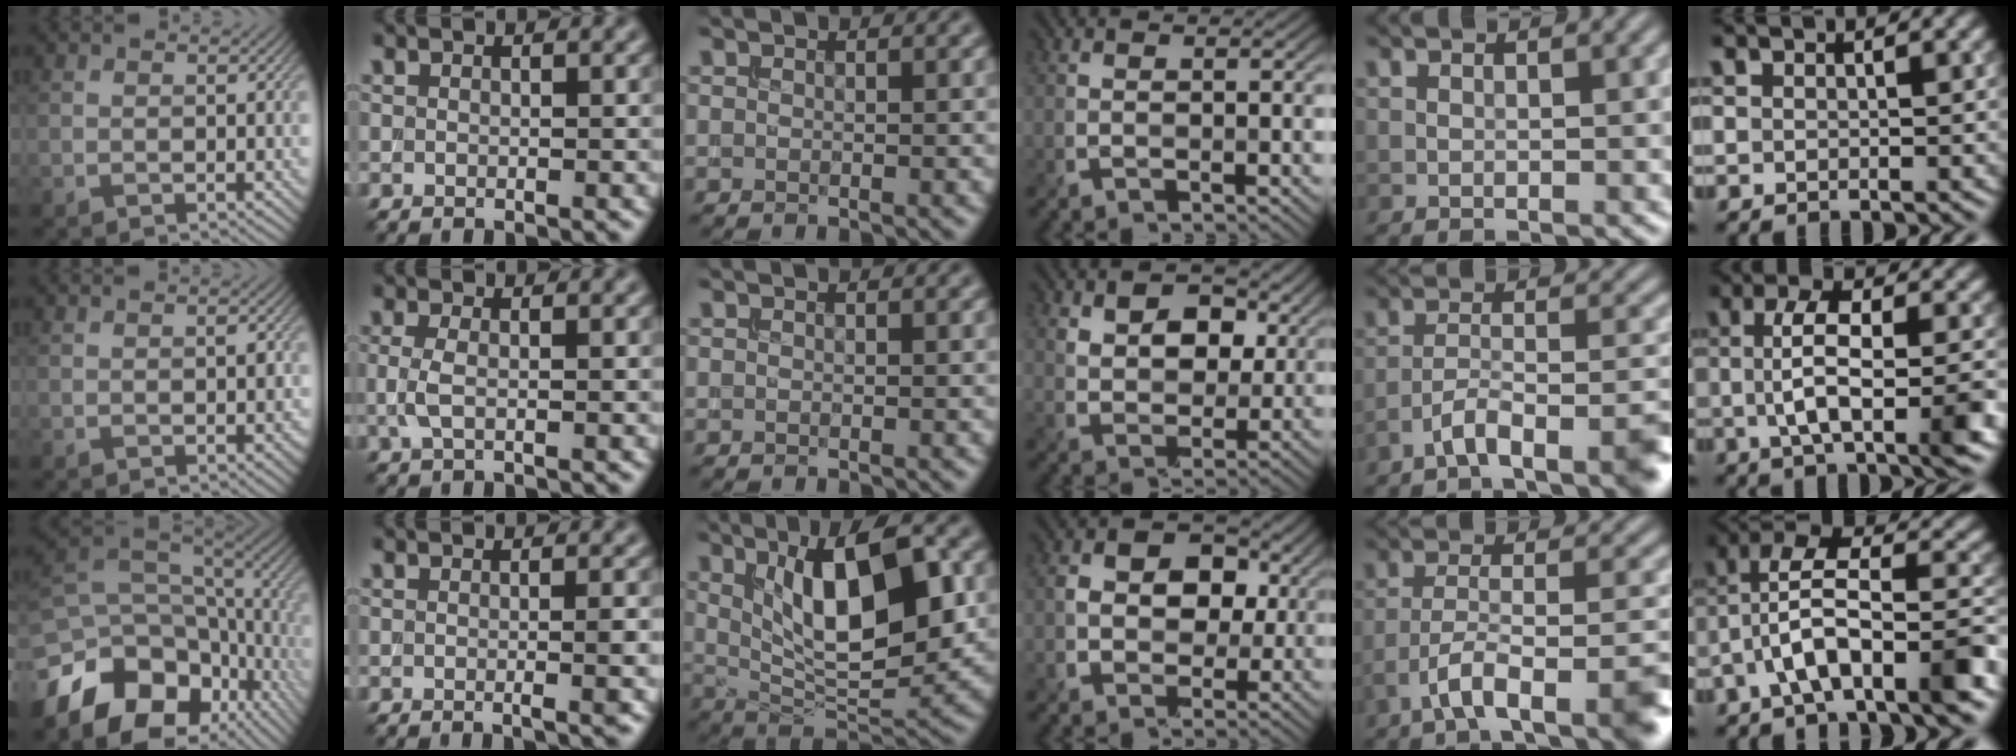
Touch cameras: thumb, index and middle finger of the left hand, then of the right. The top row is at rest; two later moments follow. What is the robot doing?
{"motion": "insert", "object": "backpack"}